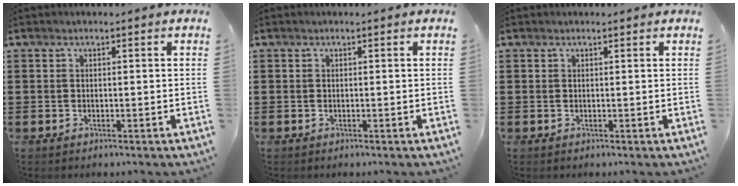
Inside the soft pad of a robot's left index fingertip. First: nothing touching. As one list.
[{"total": 0.0}, {"total": 0.0}]